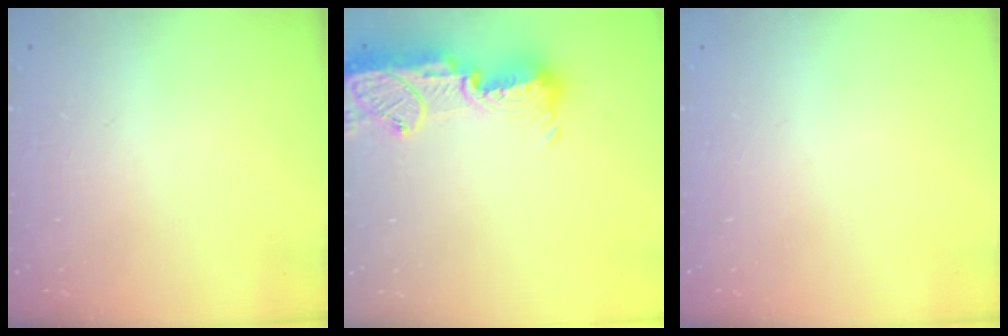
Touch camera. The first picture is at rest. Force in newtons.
{"total": 14.9, "press": 14.9, "slide": 1.0}
{"total": 0.0}